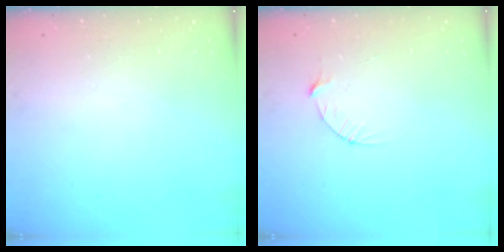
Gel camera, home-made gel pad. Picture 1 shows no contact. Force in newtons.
{"total": 3.7, "press": 3.7, "slide": 0.4}